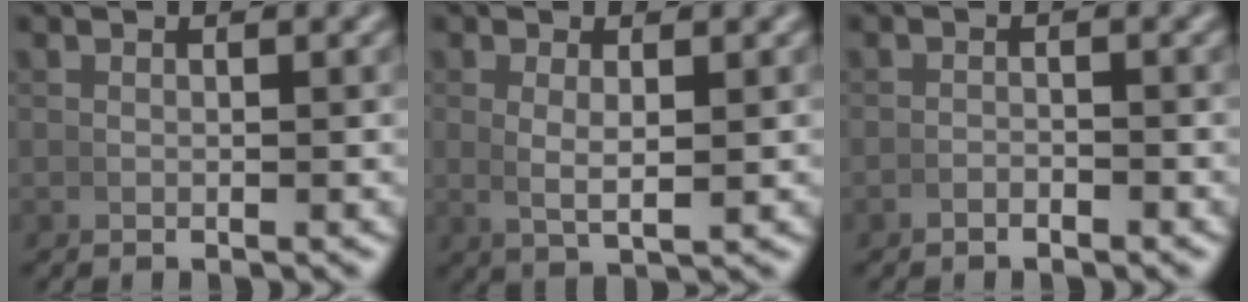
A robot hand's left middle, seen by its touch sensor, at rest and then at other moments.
{"total": 2.7, "force": [0.5, 0.9, 2.5], "torque": [-0.049, -0.009, 0.019]}
{"total": 1.1, "force": [-1.0, 0.1, 0.1], "torque": [-0.001, -0.001, -0.021]}